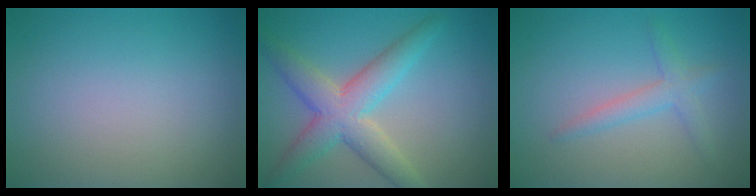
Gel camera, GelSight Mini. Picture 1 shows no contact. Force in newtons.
{"total": 5.0, "press": 4.9, "slide": 0.3}
{"total": 2.1, "press": 2.1, "slide": 0.1}